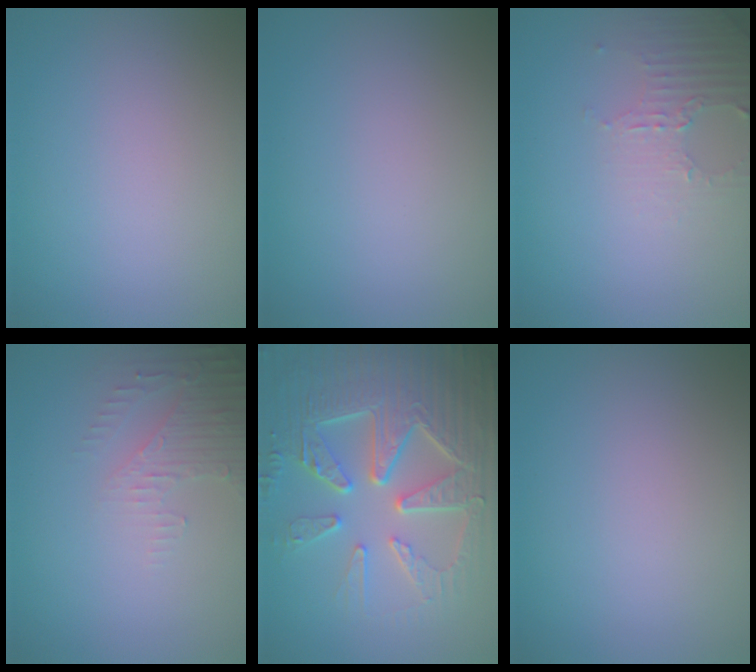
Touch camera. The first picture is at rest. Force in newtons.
{"total": 0.0}
{"total": 2.6, "press": 2.5, "slide": 0.7}
{"total": 2.6, "press": 2.5, "slide": 0.7}
{"total": 9.0, "press": 6.6, "slide": 6.1}
{"total": 0.0}